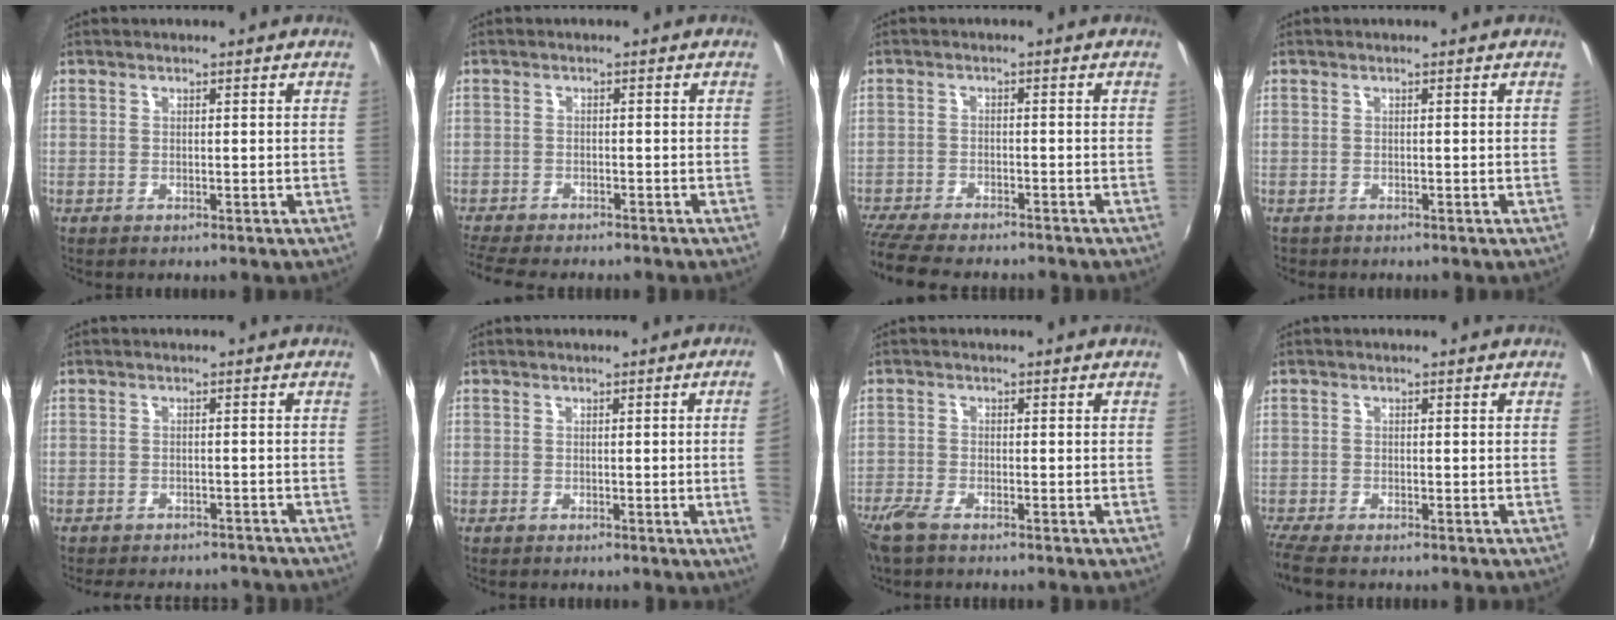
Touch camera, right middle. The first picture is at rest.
{"total": 7.8, "force": [-7.0, 1.0, 3.3], "torque": [-0.087, -0.026, -0.115]}
{"total": 11.2, "force": [-9.9, 2.1, 4.8], "torque": [-0.122, -0.033, -0.166]}
{"total": 0.6, "force": [-0.5, 0.4, 0.1], "torque": [-0.005, 0.000, -0.007]}
{"total": 10.9, "force": [-9.5, 3.5, 4.1], "torque": [-0.093, -0.013, -0.124]}
{"total": 4.2, "force": [0.1, -2.1, 3.7], "torque": [-0.058, -0.011, 0.005]}
{"total": 4.6, "force": [-3.6, 1.2, 2.6], "torque": [-0.070, -0.014, -0.075]}
{"total": 4.2, "force": [-3.6, 0.4, 2.2], "torque": [-0.059, -0.021, -0.068]}